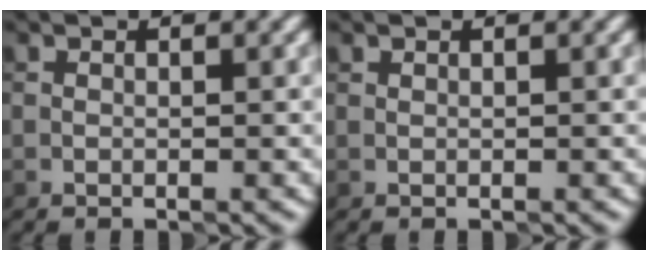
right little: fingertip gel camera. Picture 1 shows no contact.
{"total": 0.0}